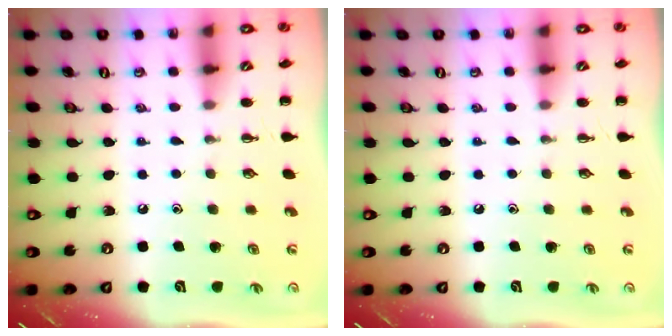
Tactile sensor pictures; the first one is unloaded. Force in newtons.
{"total": 0.0}